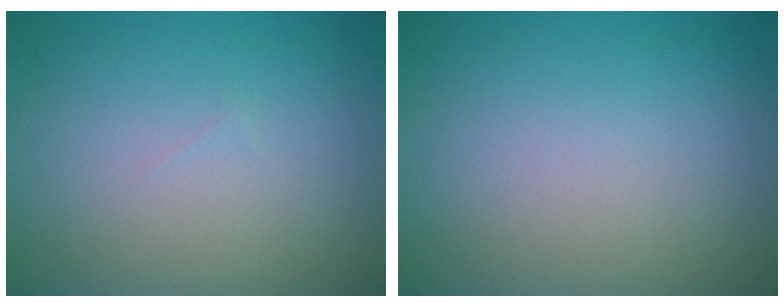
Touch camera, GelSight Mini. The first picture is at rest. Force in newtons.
{"total": 0.0}